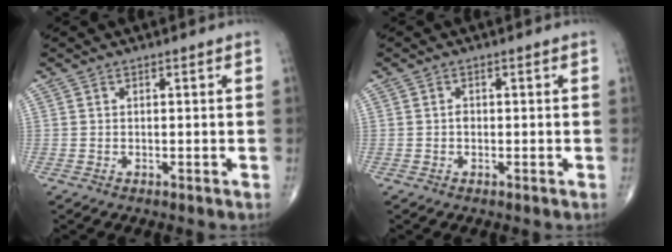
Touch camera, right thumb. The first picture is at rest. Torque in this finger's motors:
{"motor_torque": [0.23, -0.06, 0.20, -0.08, -0.03]}